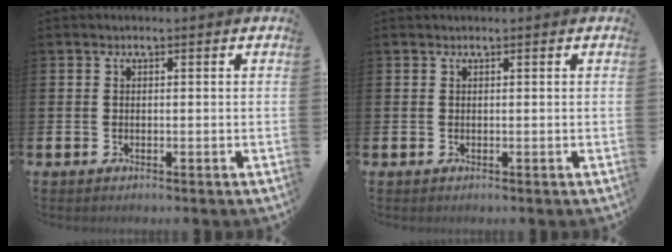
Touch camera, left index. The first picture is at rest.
{"total": 0.0}